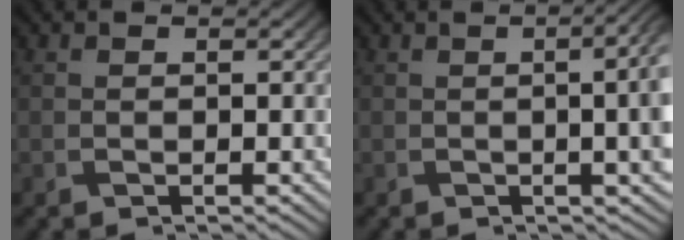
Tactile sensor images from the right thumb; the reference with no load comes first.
{"total": 7.7, "force": [0.3, 2.7, 7.2], "torque": [-0.072, 0.015, -0.002]}